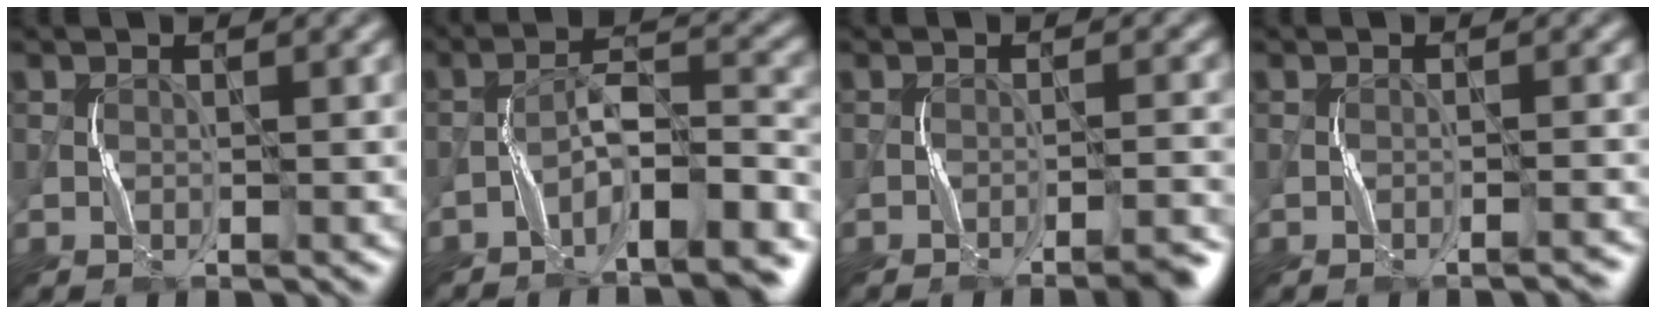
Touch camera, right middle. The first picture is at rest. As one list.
[{"total": 8.5, "force": [-5.7, 1.7, 6.1], "torque": [-0.091, 0.018, -0.092]}, {"total": 2.6, "force": [-1.9, 0.1, 1.8], "torque": [-0.023, 0.012, -0.033]}, {"total": 0.9, "force": [-0.8, -0.2, 0.3], "torque": [-0.007, 0.007, -0.012]}]